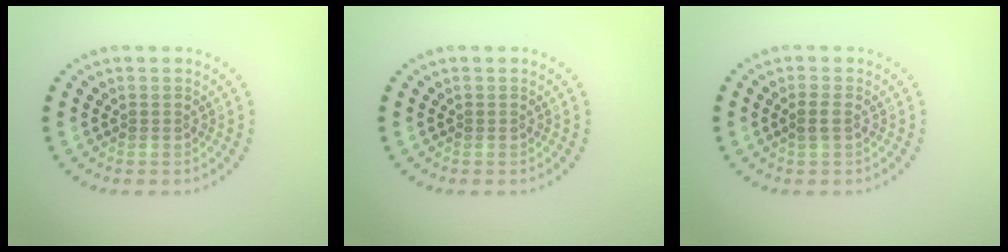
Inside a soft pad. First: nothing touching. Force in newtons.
{"total": 0.0}
{"total": 1.0, "press": 0.9, "slide": 0.2}